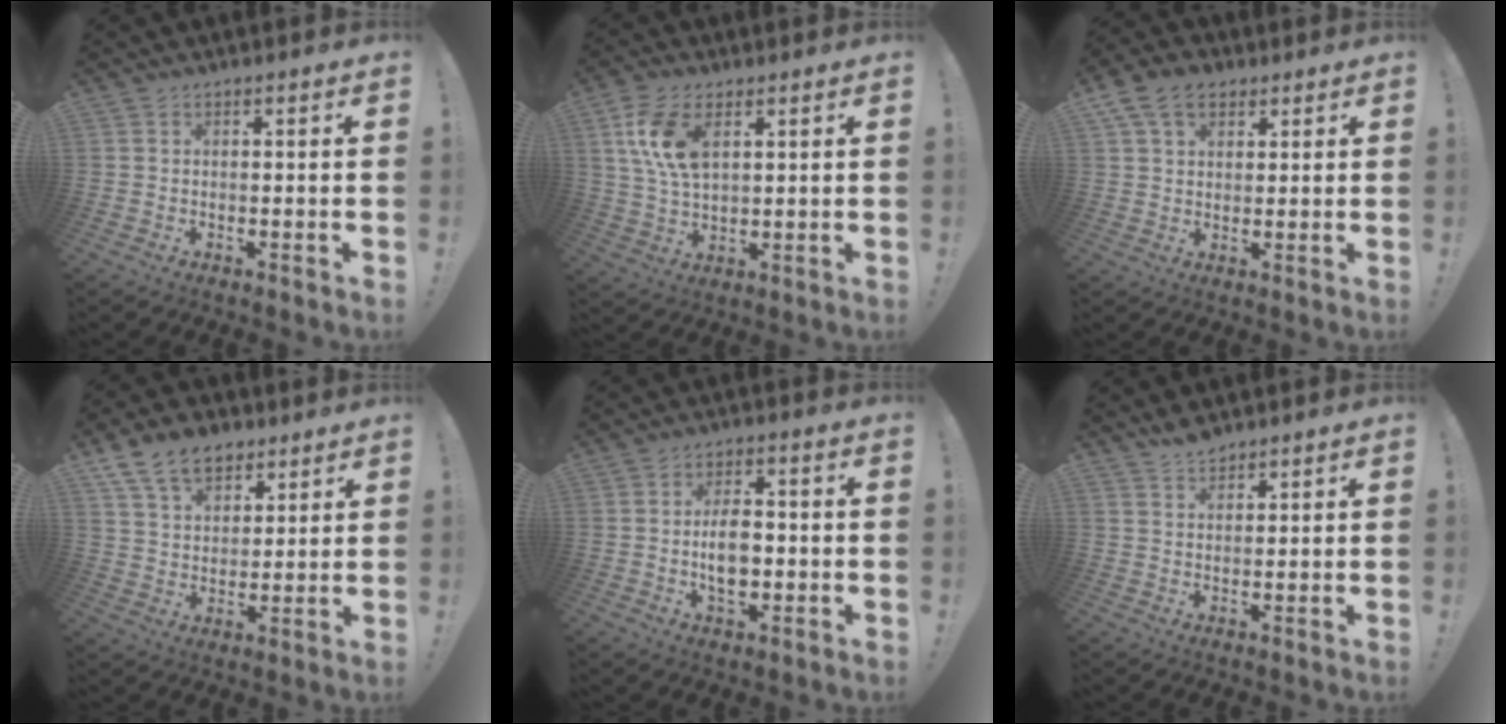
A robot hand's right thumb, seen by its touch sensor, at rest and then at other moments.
{"total": 11.2, "force": [4.1, 6.0, 8.5], "torque": [-0.168, -0.008, 0.075]}
{"total": 9.3, "force": [4.6, 6.6, 4.8], "torque": [-0.086, -0.004, 0.093]}
{"total": 12.9, "force": [7.8, 8.5, 6.0], "torque": [-0.096, -0.034, 0.150]}
{"total": 8.3, "force": [-1.3, 5.1, 6.5], "torque": [-0.109, 0.001, -0.027]}
{"total": 4.0, "force": [3.6, 1.4, 1.2], "torque": [-0.019, -0.022, 0.067]}